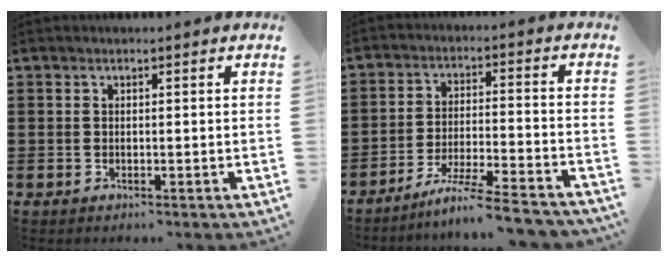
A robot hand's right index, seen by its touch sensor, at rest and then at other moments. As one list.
[{"total": 7.5, "force": [-6.6, -0.2, 3.6], "torque": [-0.068, -0.005, -0.126]}]